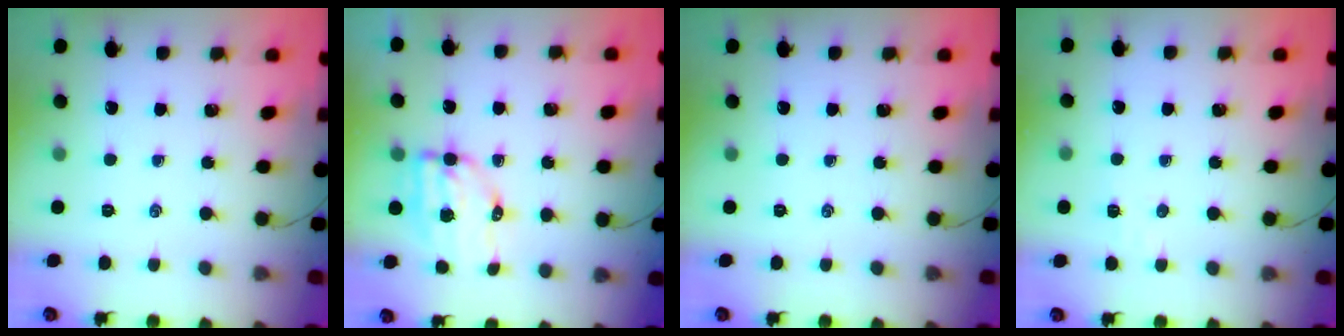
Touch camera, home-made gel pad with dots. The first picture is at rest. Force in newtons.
{"total": 7.7, "press": 7.6, "slide": 1.3}
{"total": 0.0}
{"total": 2.9, "press": 2.8, "slide": 0.6}